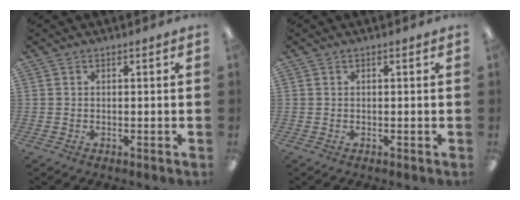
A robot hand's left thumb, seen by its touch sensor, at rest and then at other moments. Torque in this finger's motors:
{"motor_torque": [0.00, 0.00, 0.00, 0.00, 0.00]}